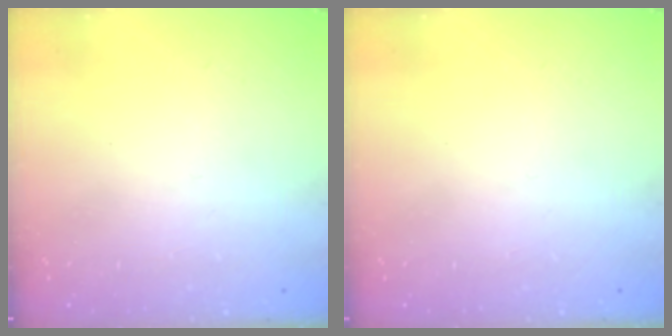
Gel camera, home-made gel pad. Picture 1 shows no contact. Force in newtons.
{"total": 0.0}